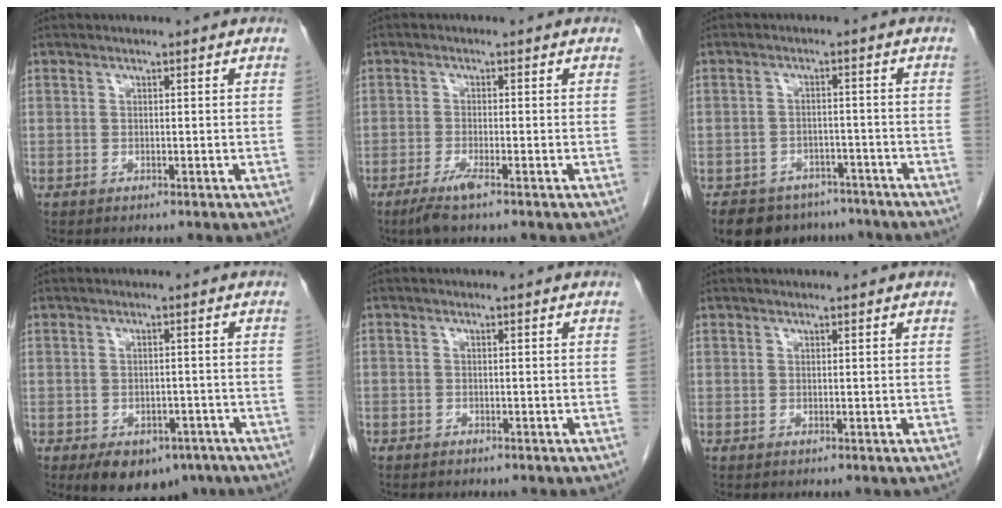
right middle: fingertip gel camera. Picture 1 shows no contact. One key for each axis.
{"total": 2.8, "fx": -1.9, "fy": -0.2, "fz": 2.0, "tx": -0.045, "ty": -0.008, "tz": -0.041}
{"total": 11.0, "fx": -9.0, "fy": 5.8, "fz": 2.5, "tx": -0.035, "ty": 0.006, "tz": -0.118}
{"total": 10.0, "fx": -6.5, "fy": 5.8, "fz": 4.9, "tx": -0.069, "ty": 0.006, "tz": -0.088}
{"total": 1.7, "fx": -1.3, "fy": 1.0, "fz": 0.3, "tx": -0.012, "ty": 0.002, "tz": -0.021}
{"total": 0.0}